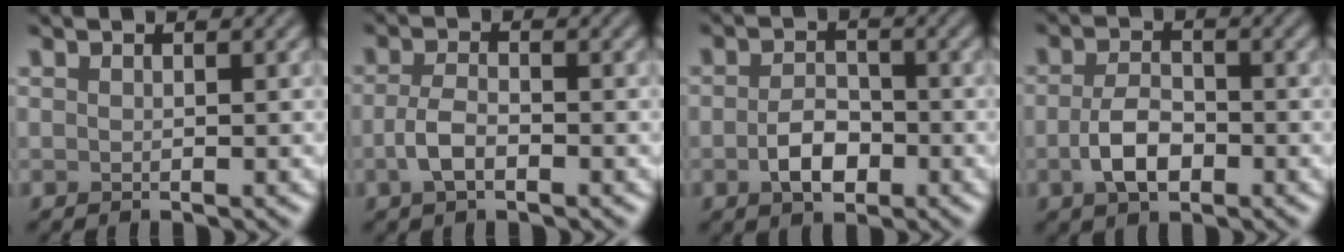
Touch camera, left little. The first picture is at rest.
{"total": 2.6, "force": [-1.0, 1.2, 2.1], "torque": [-0.045, 0.002, -0.024]}
{"total": 3.5, "force": [-1.2, 2.2, 2.5], "torque": [-0.045, 0.001, -0.024]}
{"total": 3.8, "force": [-1.2, 2.2, 2.9], "torque": [-0.060, -0.001, -0.026]}